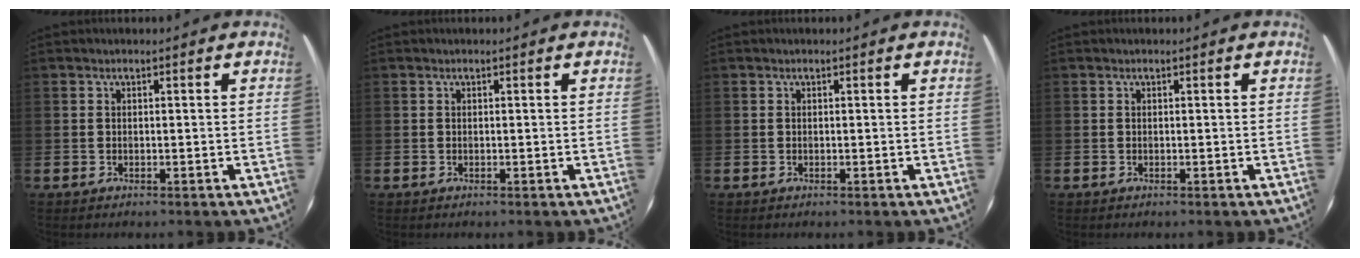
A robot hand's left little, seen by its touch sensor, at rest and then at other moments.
{"total": 0.0}
{"total": 0.0}
{"total": 0.0}